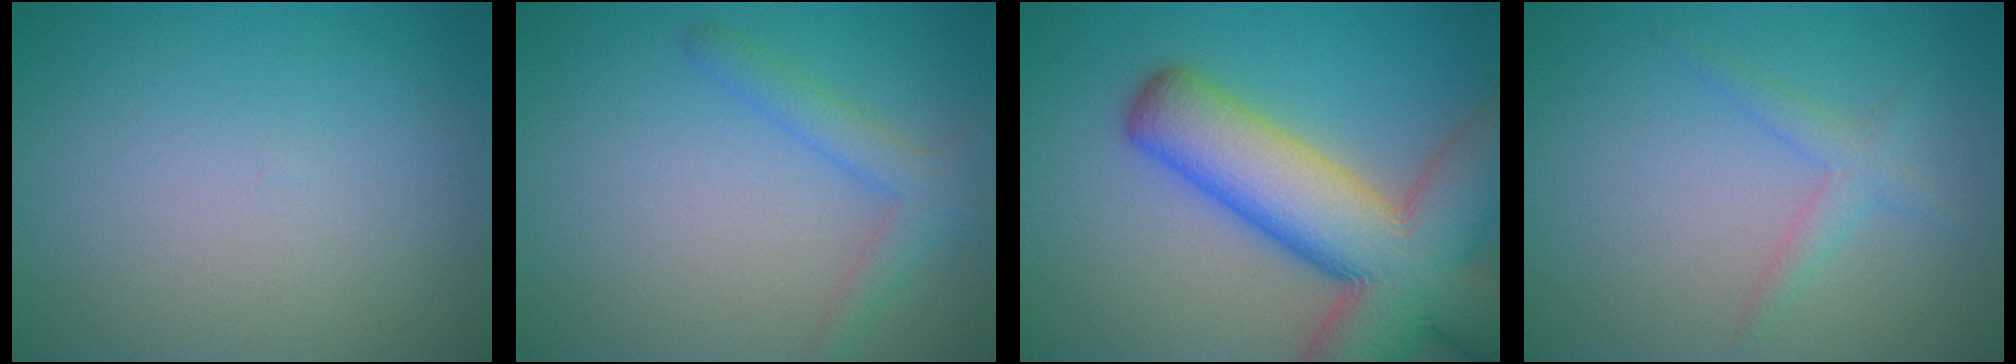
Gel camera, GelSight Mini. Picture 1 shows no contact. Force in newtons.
{"total": 2.5, "press": 2.5, "slide": 0.2}
{"total": 14.0, "press": 14.0, "slide": 0.9}
{"total": 1.8, "press": 1.8, "slide": 0.1}